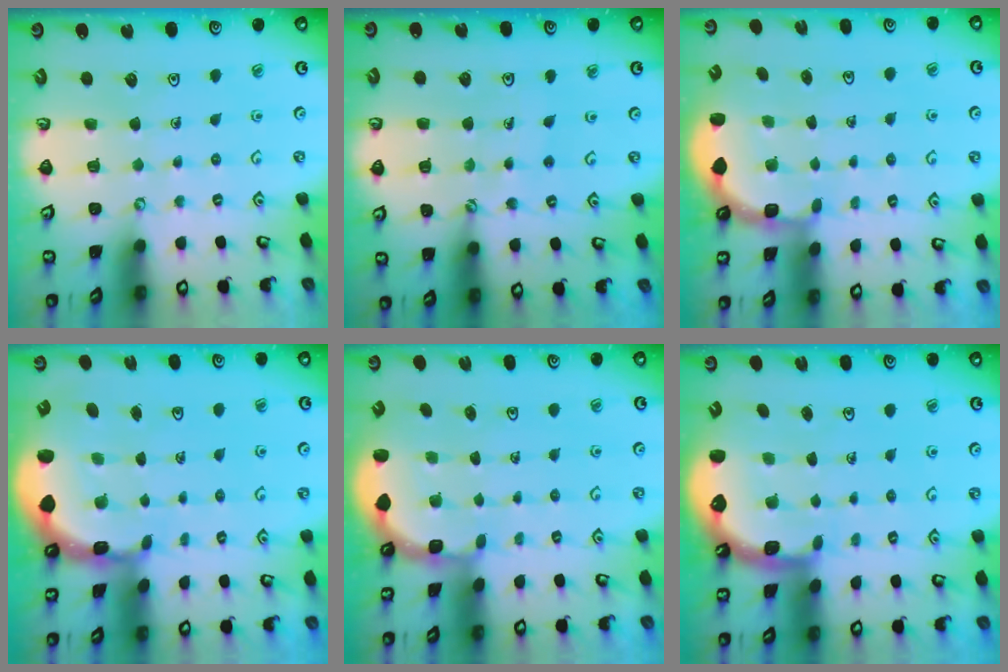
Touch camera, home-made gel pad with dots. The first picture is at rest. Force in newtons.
{"total": 2.2, "press": 1.4, "slide": 1.6}
{"total": 2.5, "press": 1.9, "slide": 1.6}
{"total": 2.2, "press": 2.0, "slide": 0.9}
{"total": 1.7, "press": 1.4, "slide": 0.9}
{"total": 1.4, "press": 1.4, "slide": 0.1}